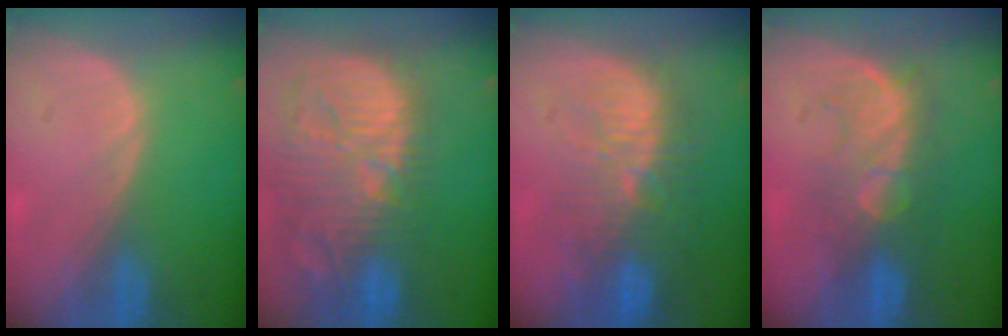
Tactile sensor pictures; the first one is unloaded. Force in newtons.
{"total": 14.8, "press": 12.8, "slide": 7.3}
{"total": 11.0, "press": 9.7, "slide": 5.2}
{"total": 8.0, "press": 7.8, "slide": 2.0}